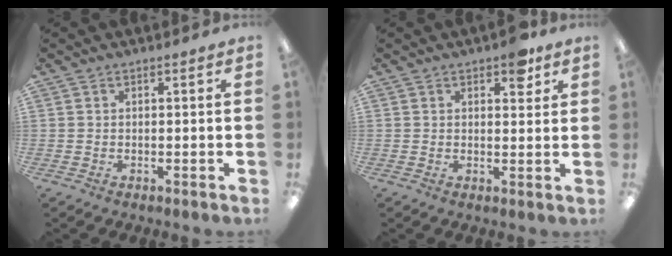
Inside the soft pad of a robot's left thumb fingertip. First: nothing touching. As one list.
[{"total": 5.3, "force": [3.0, 2.5, 3.5], "torque": [-0.034, -0.008, 0.046]}]